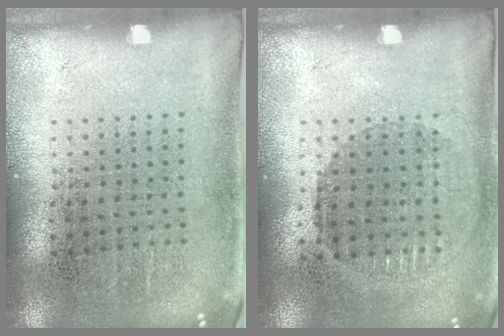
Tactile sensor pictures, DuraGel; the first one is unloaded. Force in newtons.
{"total": 1.0, "press": 0.9, "slide": 0.4}